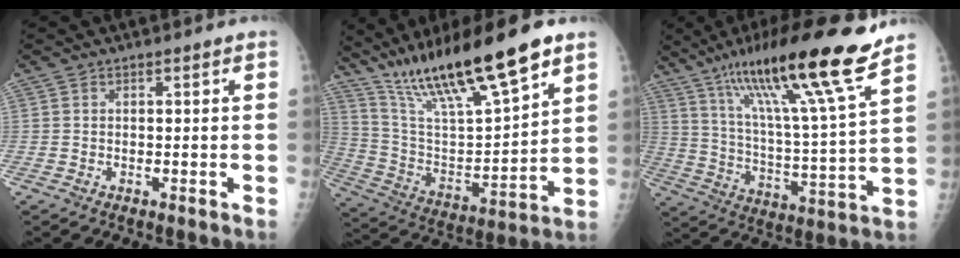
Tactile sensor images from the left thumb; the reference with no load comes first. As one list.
[{"total": 23.3, "force": [16.2, 4.0, 16.2], "torque": [-0.274, -0.054, 0.297]}, {"total": 22.3, "force": [14.8, 1.3, 16.6], "torque": [-0.266, -0.053, 0.253]}]